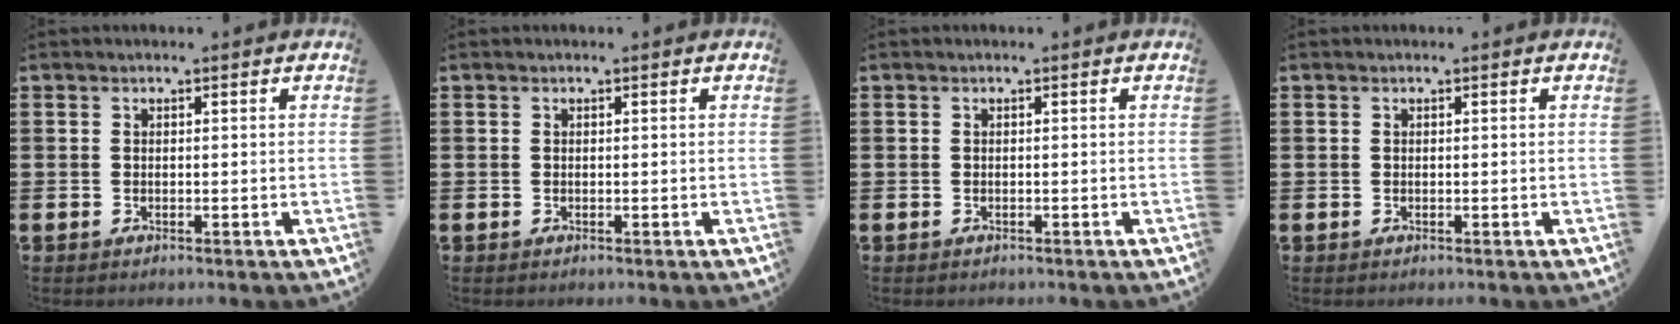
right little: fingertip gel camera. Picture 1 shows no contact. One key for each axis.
{"total": 0.0}
{"total": 0.0}
{"total": 0.0}